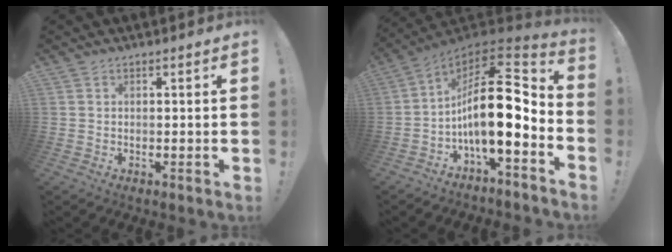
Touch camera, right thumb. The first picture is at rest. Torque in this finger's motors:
{"motor_torque": [2.03, 2.98, 1.51, -1.26, 0.61]}